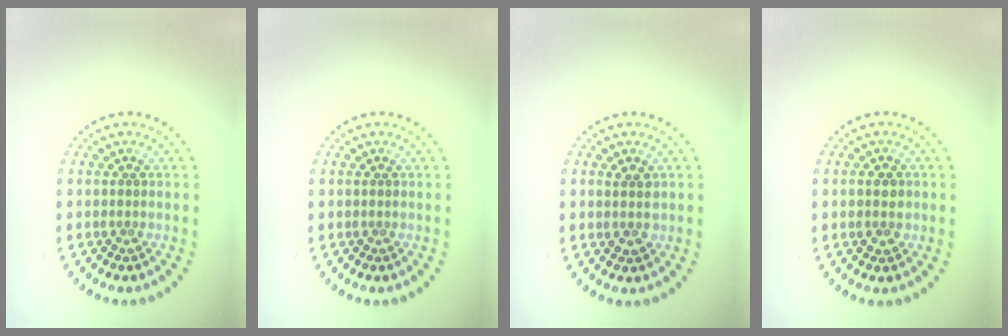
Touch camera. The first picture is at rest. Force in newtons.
{"total": 0.0}
{"total": 1.7, "press": 1.6, "slide": 0.6}
{"total": 1.9, "press": 1.9, "slide": 0.2}